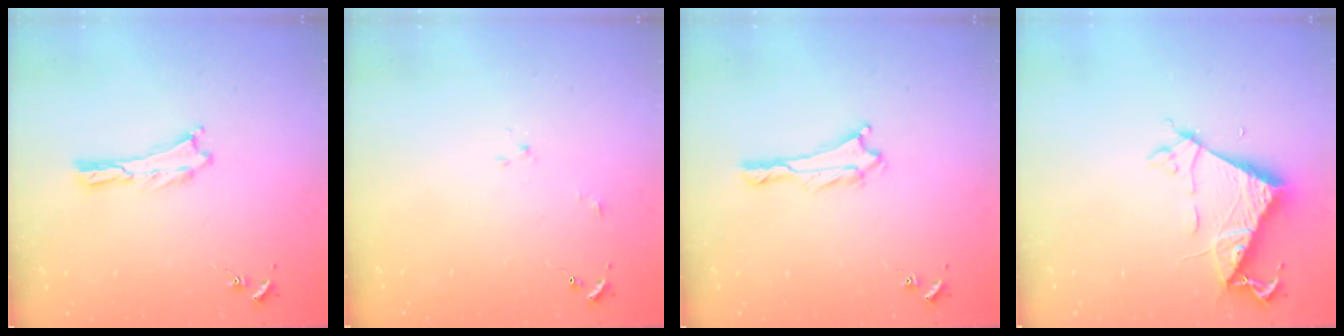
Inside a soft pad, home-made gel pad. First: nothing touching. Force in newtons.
{"total": 2.2, "press": 2.2, "slide": 0.2}
{"total": 1.4, "press": 1.4, "slide": 0.2}
{"total": 7.0, "press": 6.9, "slide": 0.6}